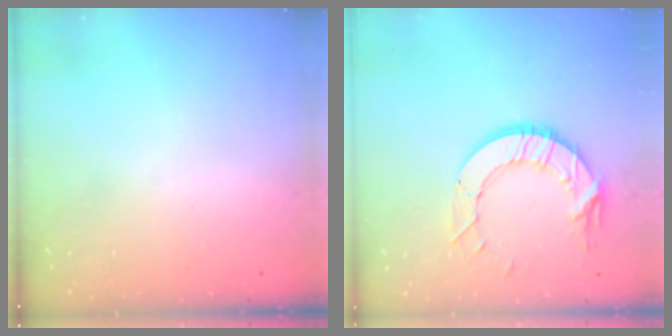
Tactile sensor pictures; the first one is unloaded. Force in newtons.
{"total": 12.2, "press": 12.2, "slide": 0.7}